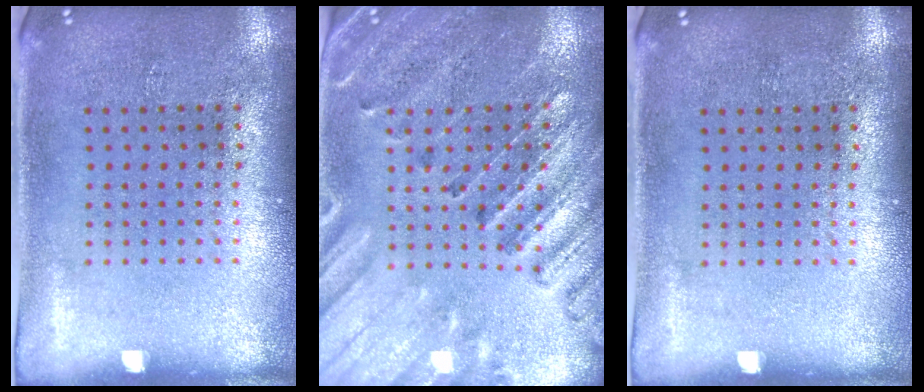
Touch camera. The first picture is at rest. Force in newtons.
{"total": 2.7, "press": 2.6, "slide": 0.9}
{"total": 0.0}